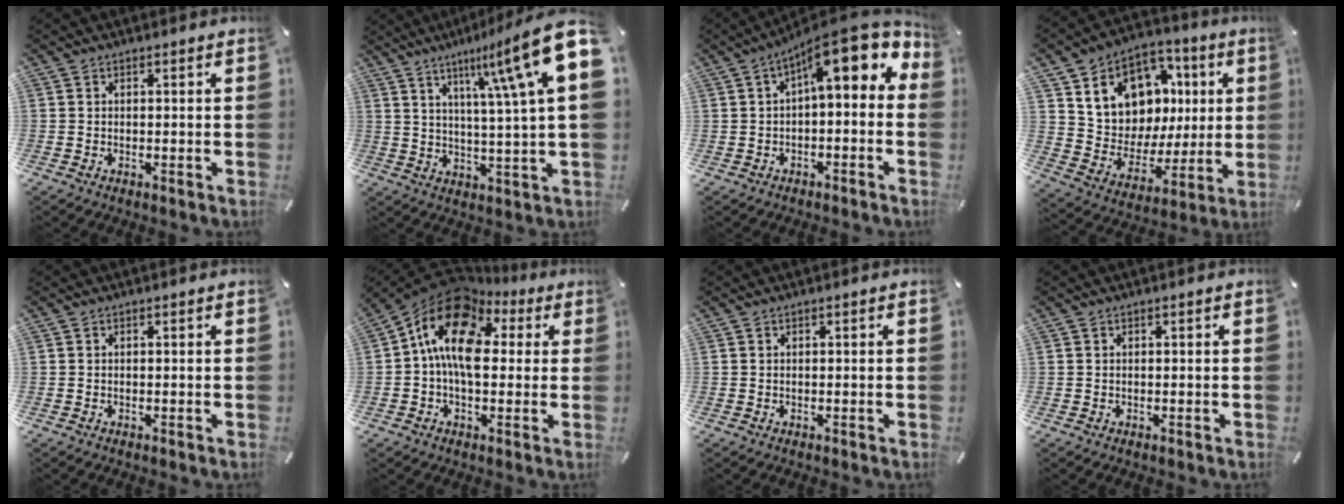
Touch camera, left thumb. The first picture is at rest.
{"total": 17.0, "force": [8.1, 1.8, 14.8], "torque": [-0.235, -0.035, 0.114]}
{"total": 13.2, "force": [6.1, 5.2, 10.5], "torque": [-0.157, -0.045, 0.103]}
{"total": 13.7, "force": [5.2, 11.8, 4.8], "torque": [-0.083, -0.036, 0.107]}
{"total": 0.0}
{"total": 14.7, "force": [2.2, 9.6, 11.0], "torque": [-0.208, -0.005, 0.035]}
{"total": 0.0}
{"total": 0.0}